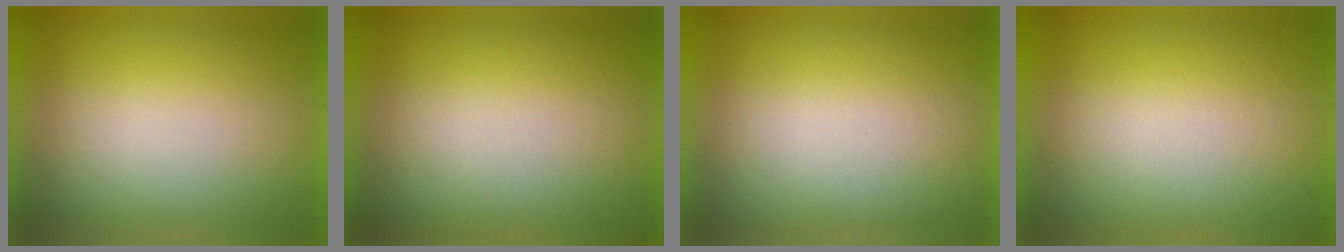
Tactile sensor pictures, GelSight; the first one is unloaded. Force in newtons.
{"total": 2.7}
{"total": 1.4}
{"total": 2.6}